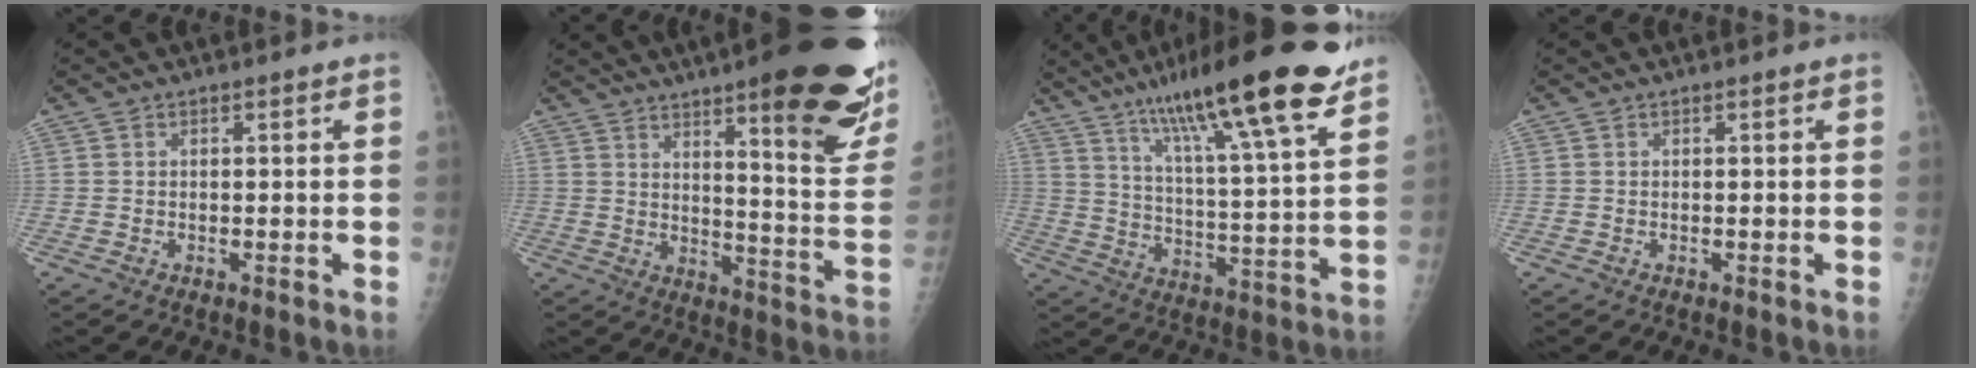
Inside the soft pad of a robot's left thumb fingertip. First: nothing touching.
{"total": 25.7, "force": [14.5, 5.3, 20.6], "torque": [-0.227, -0.069, 0.199]}
{"total": 23.0, "force": [15.3, 3.0, 16.8], "torque": [-0.253, -0.048, 0.244]}
{"total": 0.0}